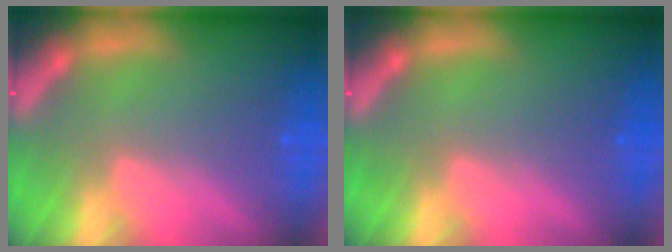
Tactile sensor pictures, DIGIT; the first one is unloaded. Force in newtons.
{"total": 0.0}